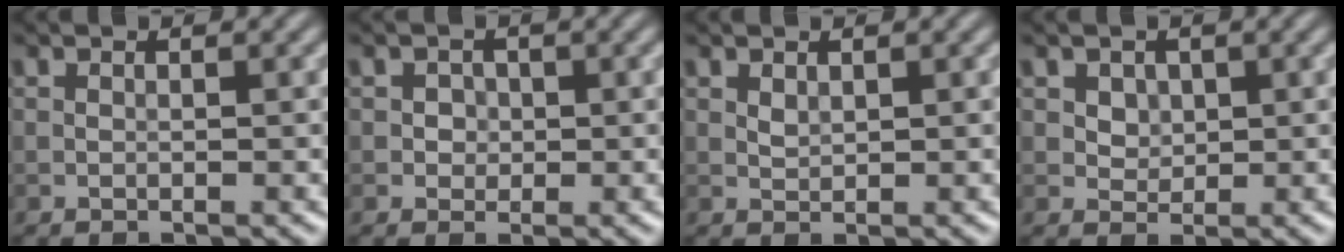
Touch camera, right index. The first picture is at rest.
{"total": 1.4, "force": [0.2, 1.3, 0.5], "torque": [0.005, 0.002, 0.003]}
{"total": 0.8, "force": [0.5, 0.4, 0.5], "torque": [-0.015, -0.001, 0.012]}
{"total": 2.2, "force": [1.0, 1.7, 1.0], "torque": [-0.023, -0.003, 0.030]}